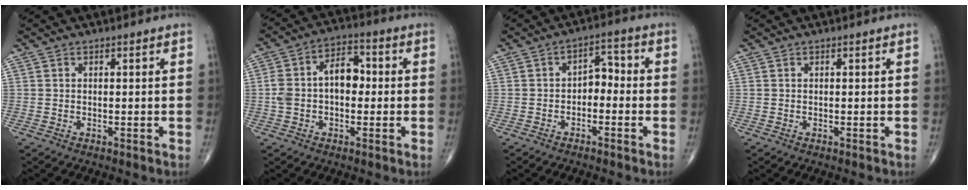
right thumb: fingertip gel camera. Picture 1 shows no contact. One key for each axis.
{"total": 9.8, "fx": -0.1, "fy": 6.1, "fz": 7.6, "tx": -0.132, "ty": 0.038, "tz": -0.008}
{"total": 4.6, "fx": -1.3, "fy": 3.0, "fz": 3.3, "tx": -0.031, "ty": 0.032, "tz": -0.031}
{"total": 0.0}